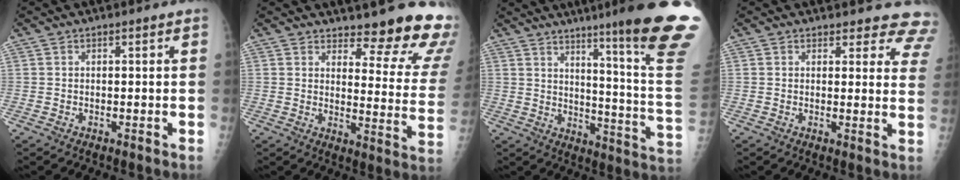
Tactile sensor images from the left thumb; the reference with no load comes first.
{"total": 17.0, "force": [14.3, 4.5, 8.1], "torque": [-0.055, -0.126, 0.159]}
{"total": 23.0, "force": [15.6, -0.5, 16.9], "torque": [-0.201, -0.118, 0.208]}
{"total": 10.0, "force": [9.2, 3.6, 1.0], "torque": [0.047, -0.055, 0.065]}